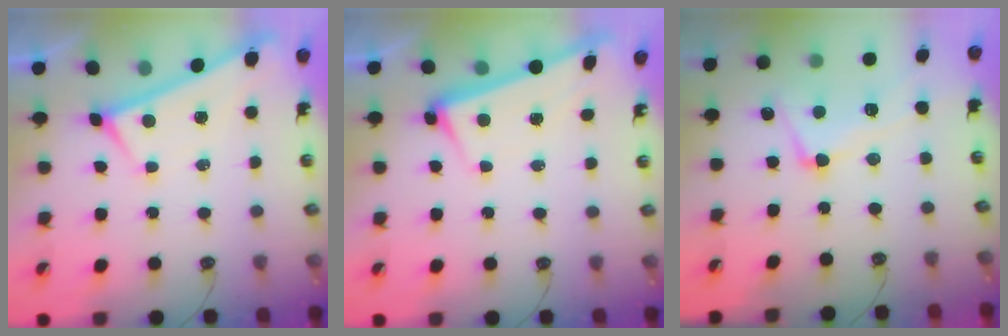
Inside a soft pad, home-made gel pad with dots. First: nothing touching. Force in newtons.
{"total": 2.7, "press": 2.6, "slide": 0.7}
{"total": 4.9, "press": 4.8, "slide": 1.0}